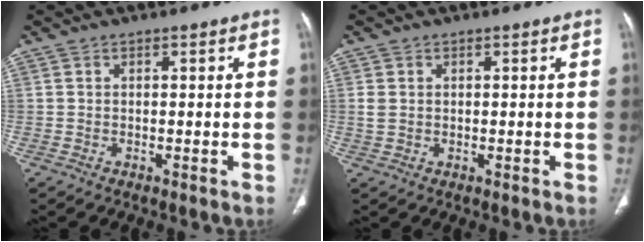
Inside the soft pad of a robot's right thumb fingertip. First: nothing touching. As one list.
[{"total": 2.0, "force": [0.3, 1.6, 1.2], "torque": [-0.031, 0.002, 0.011]}]